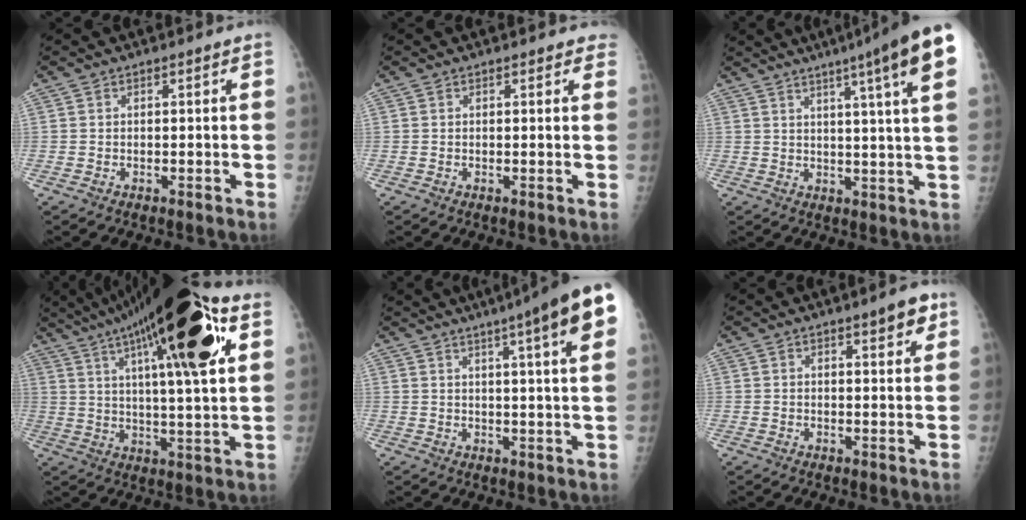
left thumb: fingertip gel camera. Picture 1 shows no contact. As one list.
[{"total": 2.2, "force": [1.9, 0.9, 0.5], "torque": [0.015, -0.006, 0.006]}, {"total": 16.1, "force": [8.9, 0.2, 13.4], "torque": [-0.178, -0.020, 0.096]}, {"total": 27.3, "force": [12.0, 6.3, 23.8], "torque": [-0.378, 0.004, 0.188]}, {"total": 16.3, "force": [8.6, 1.4, 13.8], "torque": [-0.179, -0.010, 0.098]}, {"total": 4.6, "force": [2.6, 1.4, 3.5], "torque": [-0.035, -0.011, 0.031]}]